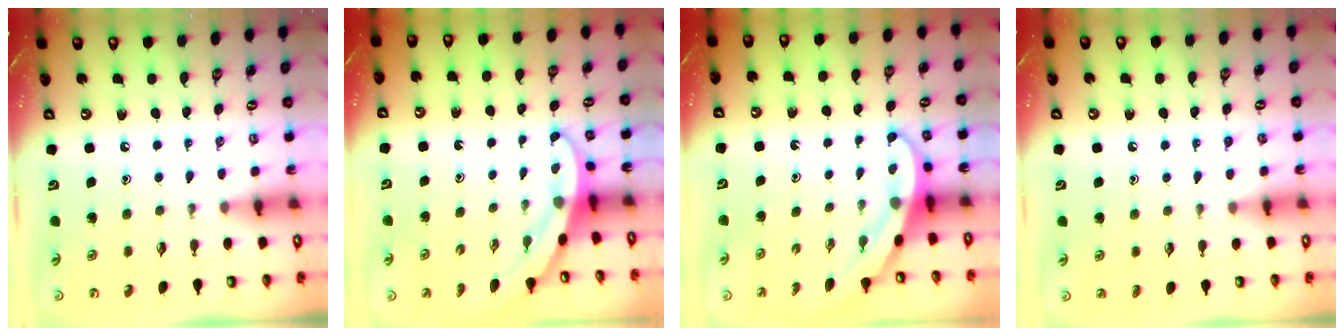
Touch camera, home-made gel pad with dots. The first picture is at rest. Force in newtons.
{"total": 3.3, "press": 3.3, "slide": 0.2}
{"total": 3.8, "press": 3.7, "slide": 0.3}
{"total": 3.9, "press": 3.8, "slide": 0.5}